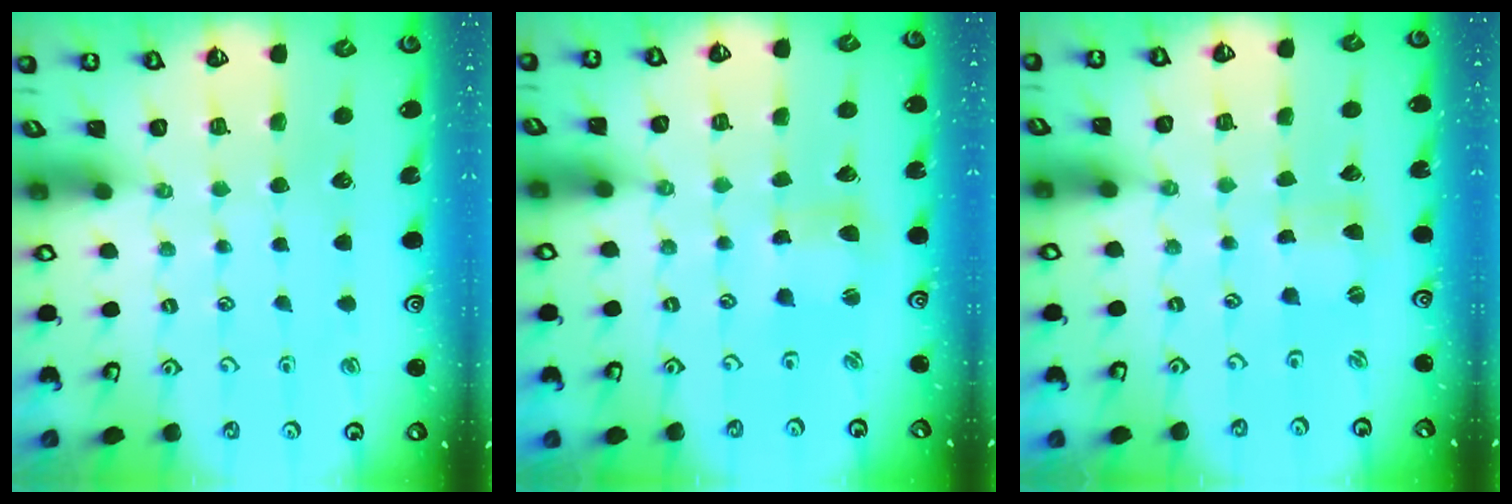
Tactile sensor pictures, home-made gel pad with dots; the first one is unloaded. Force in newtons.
{"total": 3.7, "press": 3.7, "slide": 0.5}
{"total": 0.0}